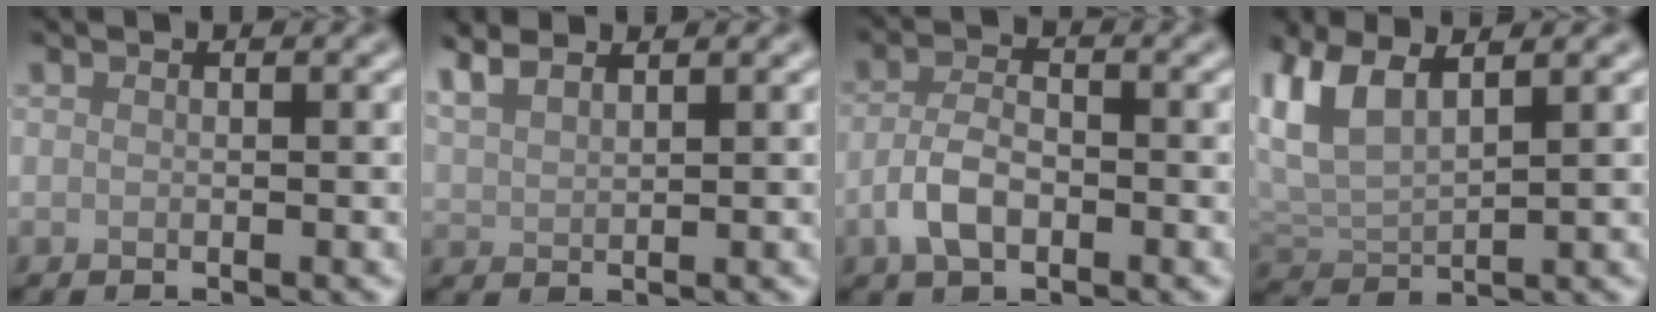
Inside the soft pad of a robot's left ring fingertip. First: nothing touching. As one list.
[{"total": 2.6, "force": [2.2, 0.8, 1.1], "torque": [-0.028, 0.011, 0.048]}, {"total": 3.6, "force": [-1.5, 2.0, 2.6], "torque": [-0.052, 0.001, -0.036]}, {"total": 4.9, "force": [2.8, 2.0, 3.6], "torque": [-0.092, 0.011, 0.056]}]